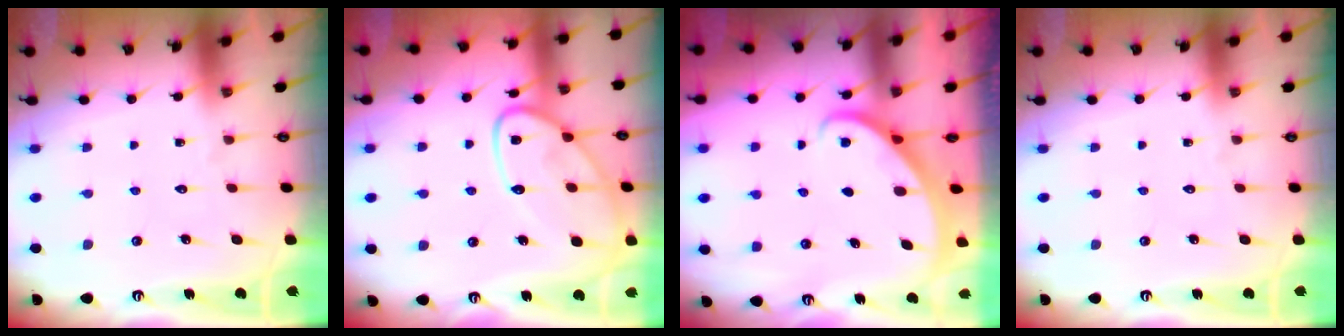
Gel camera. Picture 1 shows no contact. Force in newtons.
{"total": 14.9, "press": 14.9, "slide": 1.3}
{"total": 2.1, "press": 2.1, "slide": 0.2}
{"total": 0.0}